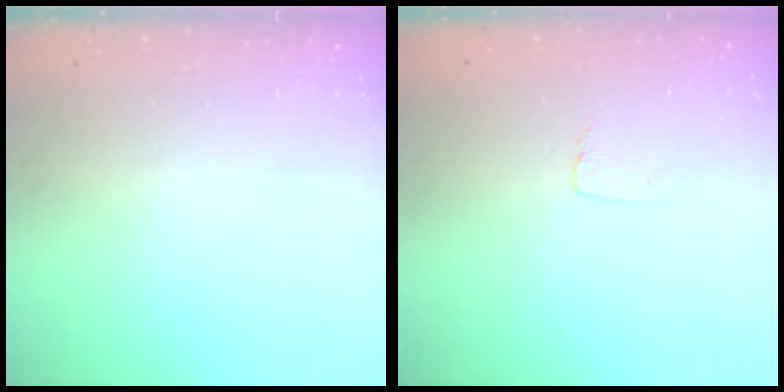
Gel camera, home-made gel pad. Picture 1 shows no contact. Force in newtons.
{"total": 3.1, "press": 3.1, "slide": 0.3}